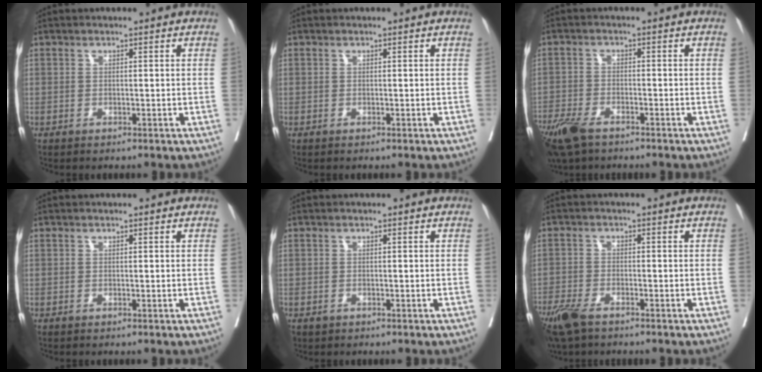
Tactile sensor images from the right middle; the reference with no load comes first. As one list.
[{"total": 0.0}, {"total": 8.6, "force": [-6.2, 3.2, 4.9], "torque": [-0.102, -0.017, -0.113]}, {"total": 0.0}, {"total": 0.7, "force": [-0.4, 0.5, 0.2], "torque": [-0.005, 0.001, -0.003]}, {"total": 7.2, "force": [-5.3, 2.4, 4.2], "torque": [-0.086, -0.015, -0.098]}]